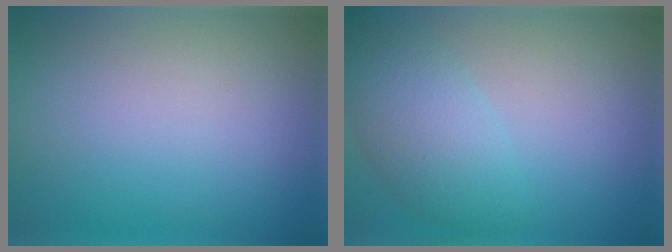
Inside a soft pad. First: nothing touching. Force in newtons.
{"total": 4.8, "press": 4.8, "slide": 0.3}